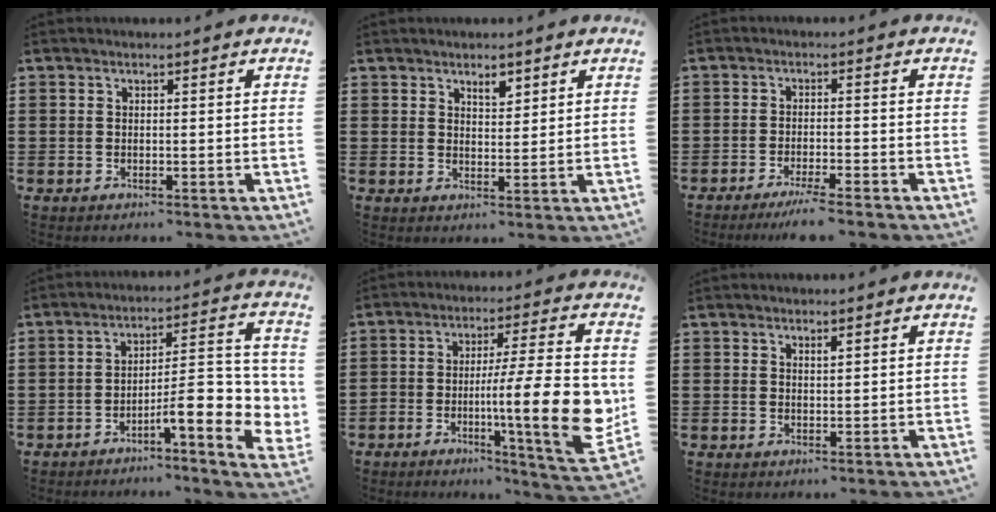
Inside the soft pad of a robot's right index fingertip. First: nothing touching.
{"total": 2.8, "force": [2.2, 1.2, 1.3], "torque": [-0.021, 0.002, 0.038]}
{"total": 3.4, "force": [-3.0, -0.4, 1.7], "torque": [-0.027, -0.006, -0.054]}
{"total": 9.3, "force": [-3.4, 2.3, 8.4], "torque": [-0.115, -0.021, -0.061]}
{"total": 14.3, "force": [-2.7, 2.0, 13.9], "torque": [-0.208, -0.014, -0.049]}
{"total": 0.8, "force": [0.6, 0.2, 0.3], "torque": [-0.008, 0.000, 0.012]}